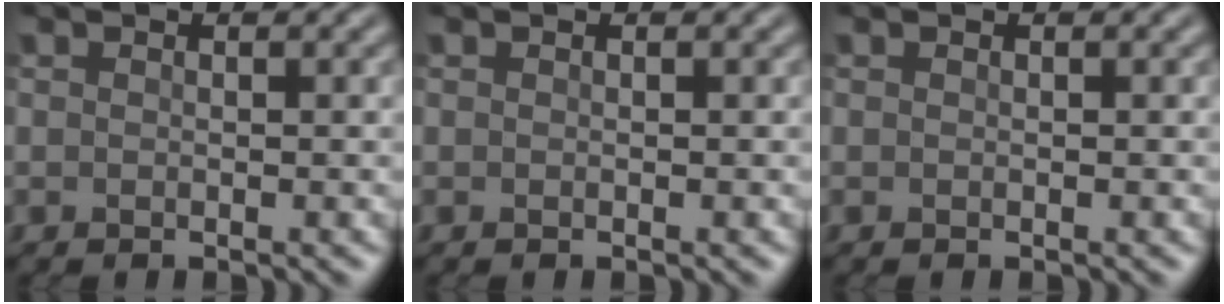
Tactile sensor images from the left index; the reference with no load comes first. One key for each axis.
{"total": 0.0}
{"total": 0.0}